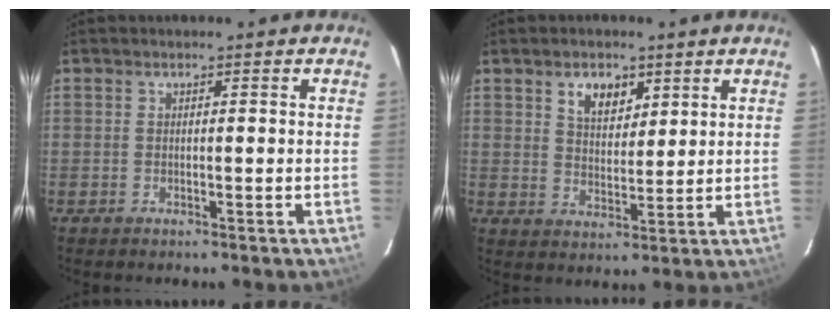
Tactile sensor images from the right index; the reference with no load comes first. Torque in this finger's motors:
{"motor_torque": [0.11, 0.30, 0.10, 0.05]}